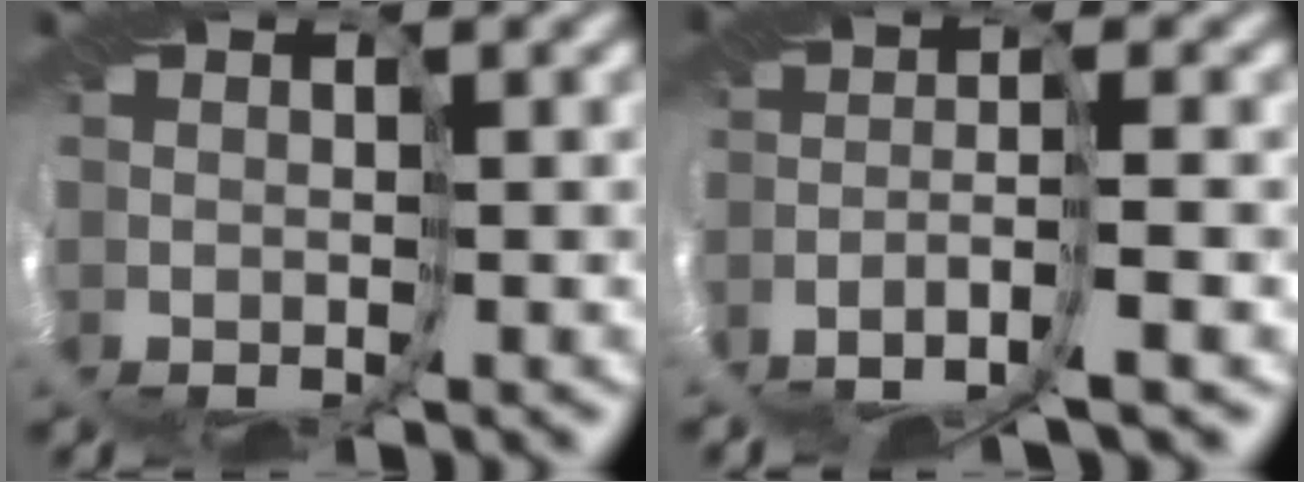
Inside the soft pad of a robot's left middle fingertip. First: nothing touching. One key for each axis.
{"total": 3.6, "fx": -3.1, "fy": -0.6, "fz": 1.6, "tx": -0.036, "ty": 0.007, "tz": -0.073}